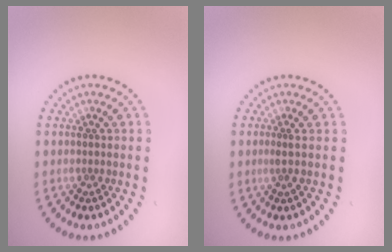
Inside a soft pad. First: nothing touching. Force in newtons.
{"total": 0.8, "press": 0.5, "slide": 0.7}